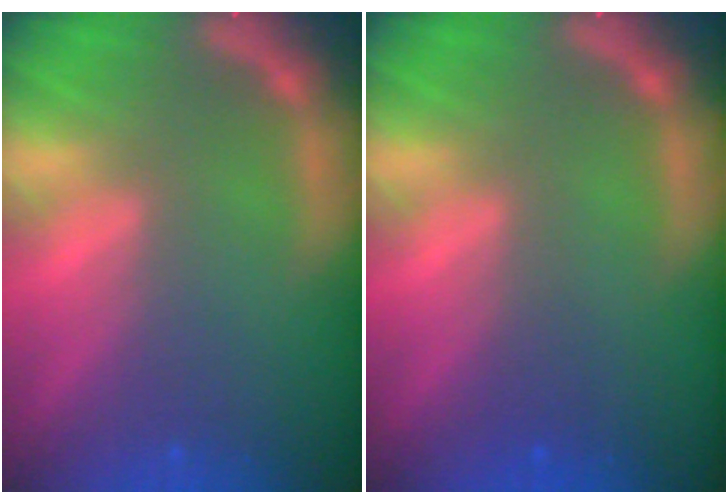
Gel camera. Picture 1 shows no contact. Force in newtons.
{"total": 0.9}